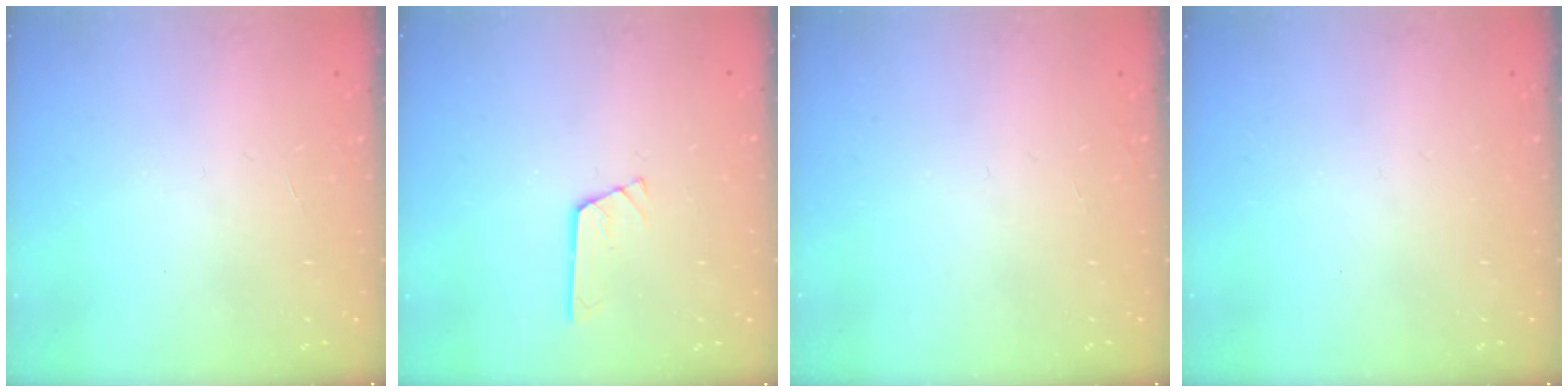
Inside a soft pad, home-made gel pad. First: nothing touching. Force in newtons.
{"total": 3.1, "press": 3.1, "slide": 0.3}
{"total": 0.0}
{"total": 0.0}